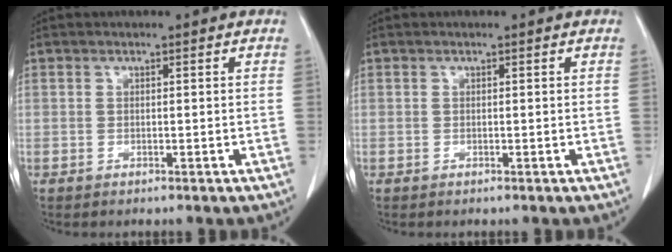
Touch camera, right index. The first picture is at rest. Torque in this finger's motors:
{"motor_torque": [0.00, 0.00, 0.00, 0.00]}